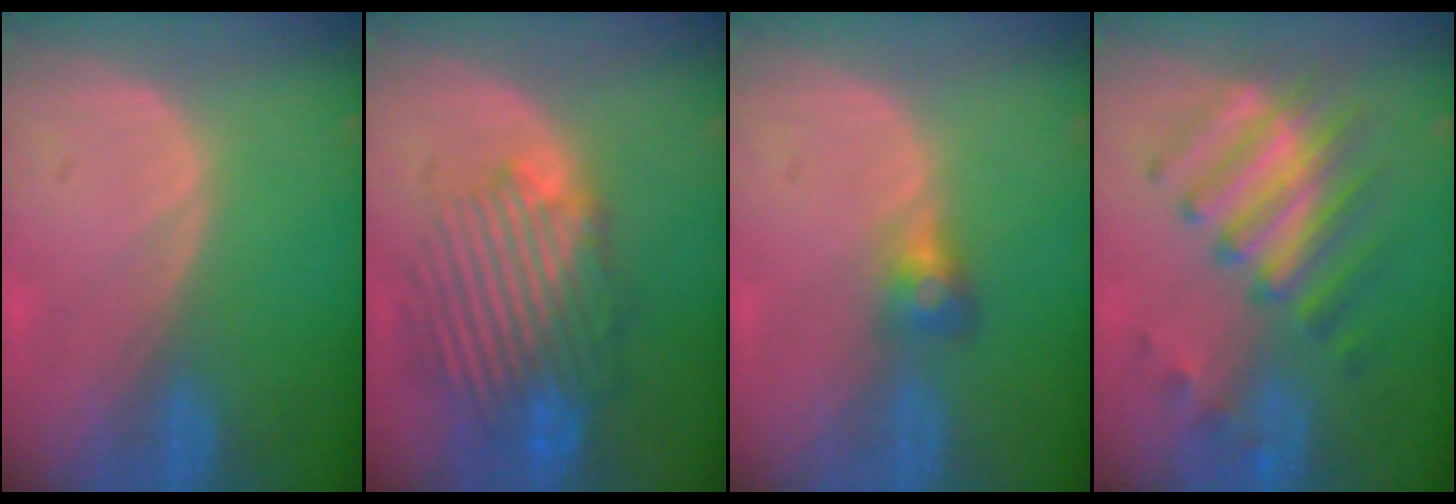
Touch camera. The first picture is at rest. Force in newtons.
{"total": 10.2, "press": 9.7, "slide": 3.0}
{"total": 2.8, "press": 2.7, "slide": 0.9}
{"total": 8.2, "press": 8.1, "slide": 1.2}